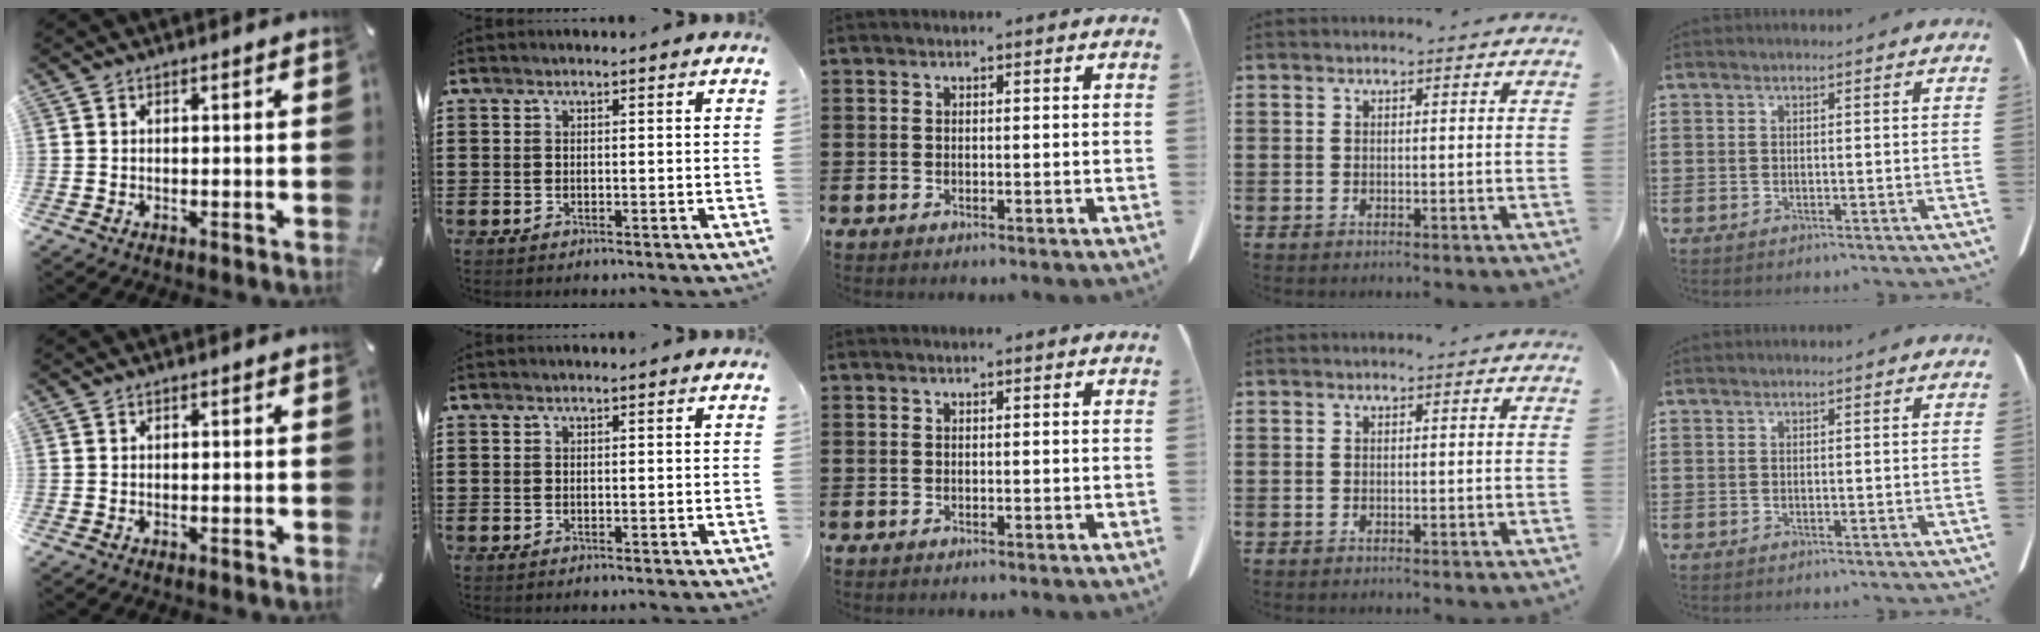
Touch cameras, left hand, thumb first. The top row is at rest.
{}